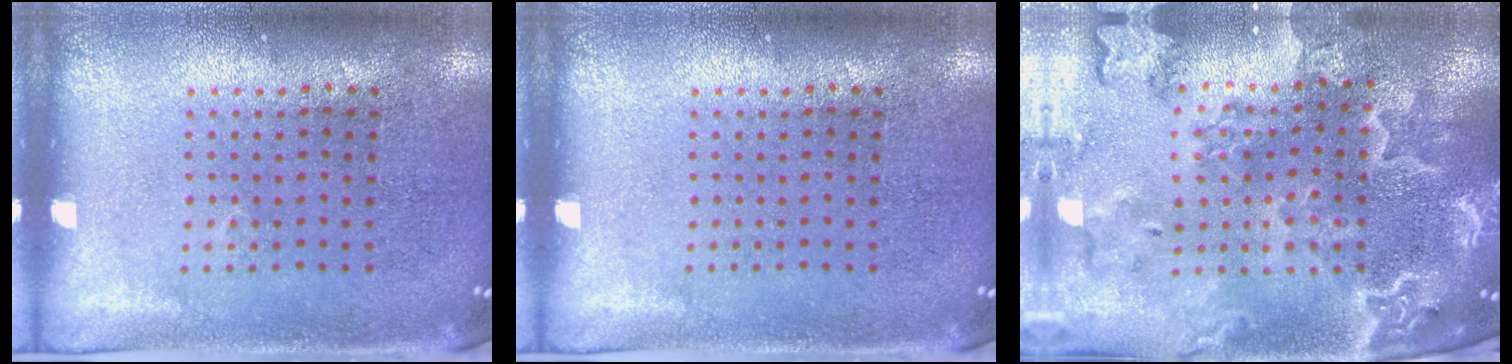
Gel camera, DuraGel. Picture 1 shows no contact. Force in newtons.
{"total": 0.0}
{"total": 3.9, "press": 3.3, "slide": 2.0}